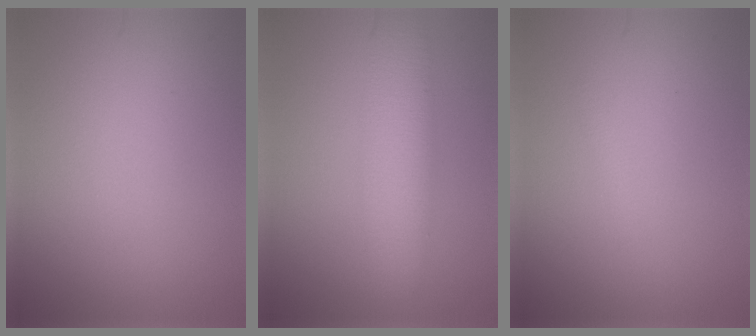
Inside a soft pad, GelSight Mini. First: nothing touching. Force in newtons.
{"total": 5.1, "press": 5.1, "slide": 0.2}
{"total": 0.5, "press": 0.5, "slide": 0.0}